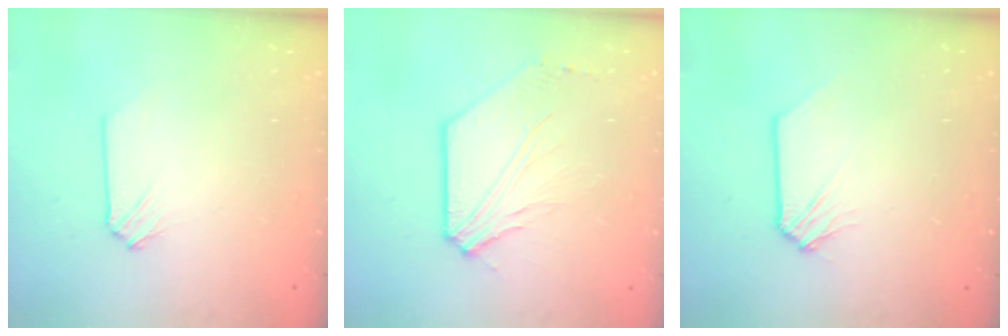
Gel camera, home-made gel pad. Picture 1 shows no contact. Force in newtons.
{"total": 8.0, "press": 7.8, "slide": 1.3}
{"total": 0.6, "press": 0.6, "slide": 0.1}